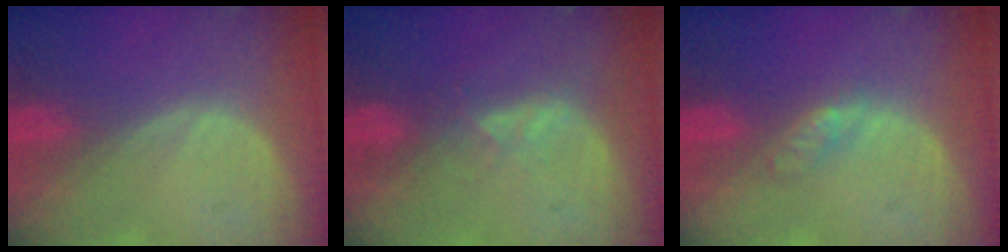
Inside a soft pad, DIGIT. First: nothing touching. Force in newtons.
{"total": 2.0, "press": 2.0, "slide": 0.3}
{"total": 2.4, "press": 2.4, "slide": 0.2}